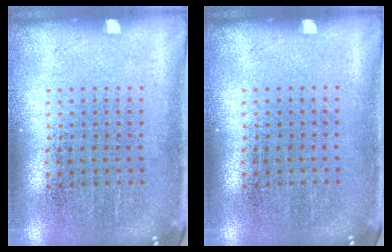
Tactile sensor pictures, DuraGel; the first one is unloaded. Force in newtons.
{"total": 0.0}